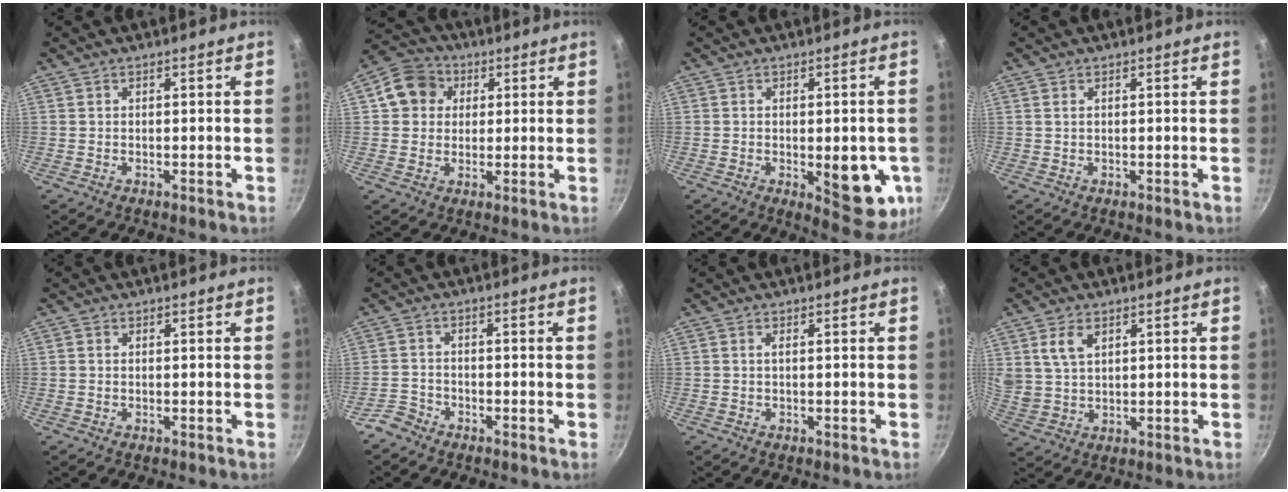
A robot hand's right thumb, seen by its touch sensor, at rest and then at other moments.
{"total": 8.7, "force": [2.3, 7.7, 3.5], "torque": [-0.028, 0.011, 0.025]}
{"total": 12.1, "force": [-2.4, 5.1, 10.8], "torque": [-0.099, -0.011, -0.024]}
{"total": 0.7, "force": [0.3, 0.4, 0.5], "torque": [-0.010, 0.001, 0.005]}
{"total": 0.5, "force": [0.0, 0.5, 0.2], "torque": [-0.003, 0.003, -0.002]}
{"total": 3.3, "force": [-2.7, 1.8, 0.7], "torque": [-0.011, 0.030, -0.054]}
{"total": 0.6, "force": [0.0, 0.2, 0.6], "torque": [-0.013, 0.002, 0.000]}
{"total": 6.3, "force": [2.7, 4.0, 4.1], "torque": [-0.071, -0.007, 0.059]}